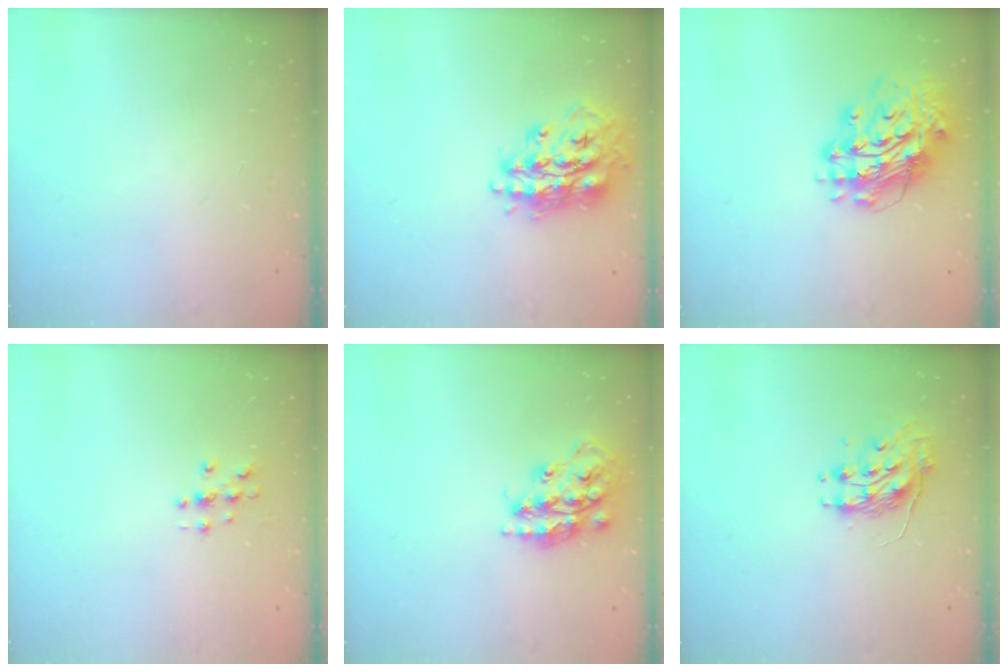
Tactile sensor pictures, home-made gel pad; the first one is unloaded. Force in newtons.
{"total": 17.1, "press": 17.0, "slide": 1.4}
{"total": 15.8, "press": 15.7, "slide": 1.7}
{"total": 2.9, "press": 2.9, "slide": 0.3}
{"total": 17.1, "press": 17.1, "slide": 1.0}
{"total": 8.8, "press": 8.8, "slide": 0.0}